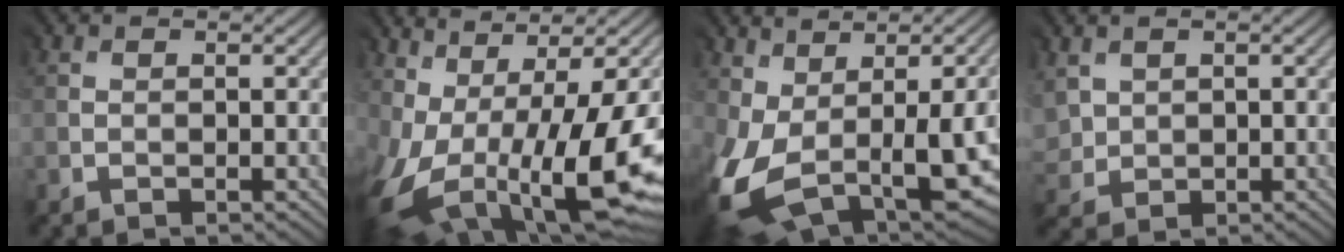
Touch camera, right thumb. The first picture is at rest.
{"total": 15.0, "force": [-2.3, 7.9, 12.6], "torque": [-0.252, -0.063, 0.018]}
{"total": 9.7, "force": [-2.1, 5.0, 8.1], "torque": [-0.221, -0.050, -0.012]}
{"total": 5.3, "force": [2.4, 4.2, 2.1], "torque": [-0.079, -0.008, 0.049]}